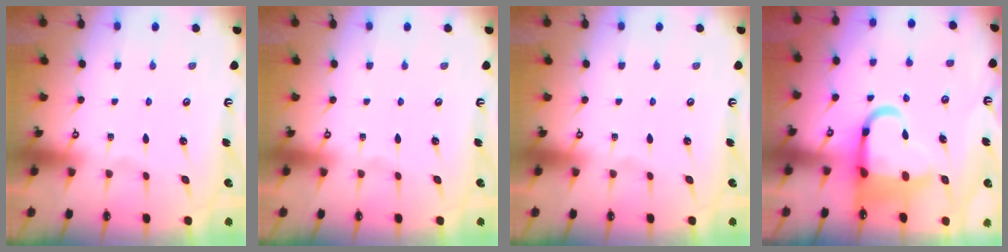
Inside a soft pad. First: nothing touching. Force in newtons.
{"total": 0.0}
{"total": 0.0}
{"total": 10.7, "press": 10.4, "slide": 2.5}